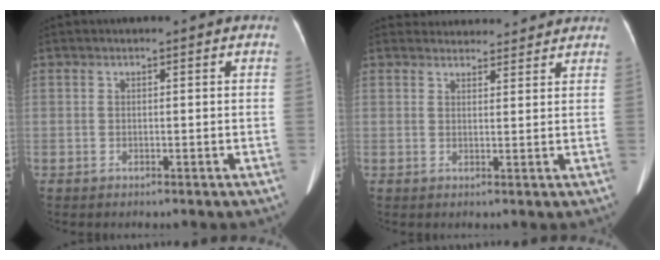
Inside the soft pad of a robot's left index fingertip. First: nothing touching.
{"total": 7.1, "force": [6.8, 2.0, 0.5], "torque": [0.002, 0.020, 0.074]}